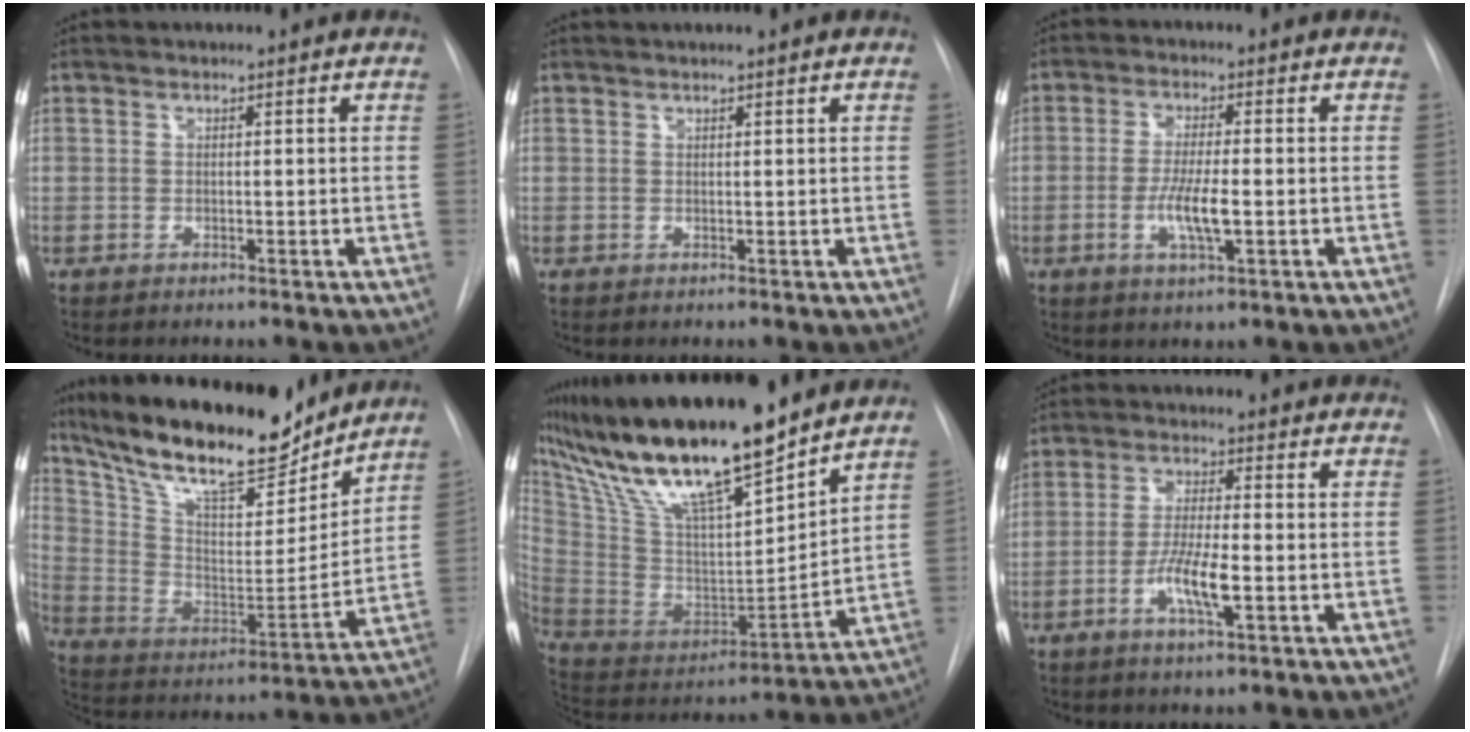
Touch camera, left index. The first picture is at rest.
{"total": 1.0, "force": [0.7, -0.2, 0.6], "torque": [-0.009, 0.010, 0.016]}
{"total": 5.9, "force": [-1.6, 0.9, 5.6], "torque": [-0.112, -0.013, -0.030]}
{"total": 22.5, "force": [18.9, 5.4, 11.1], "torque": [-0.204, -0.009, 0.314]}
{"total": 22.6, "force": [18.0, 2.7, 13.4], "torque": [-0.252, -0.012, 0.329]}
{"total": 6.8, "force": [-2.5, 0.9, 6.2], "torque": [-0.121, -0.010, -0.047]}